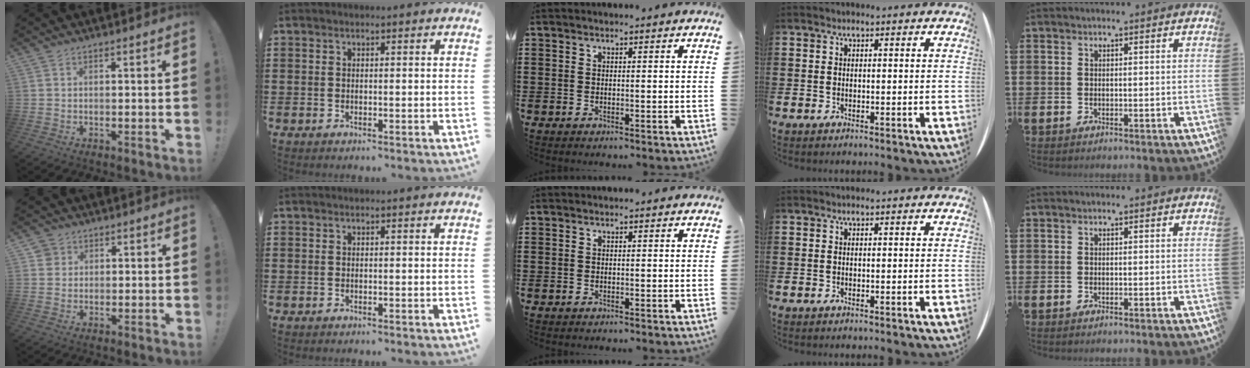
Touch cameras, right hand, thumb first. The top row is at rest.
{"thumb": {"total": 2.7, "force": [1.2, 2.4, 0.4], "torque": [-0.005, -0.003, 0.021]}}